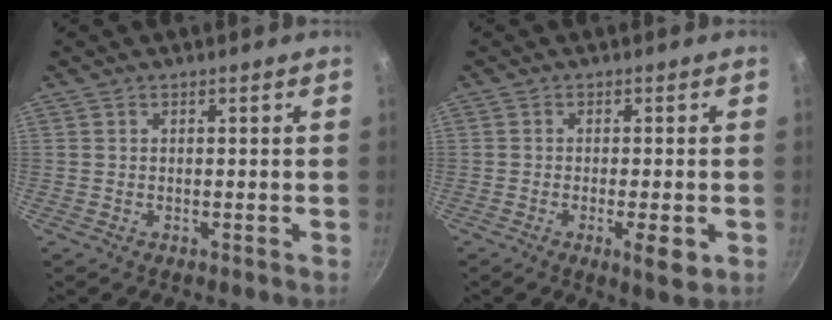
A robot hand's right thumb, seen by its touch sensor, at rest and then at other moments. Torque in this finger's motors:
{"motor_torque": [-0.57, 0.48, -0.24, 0.01, -0.02]}